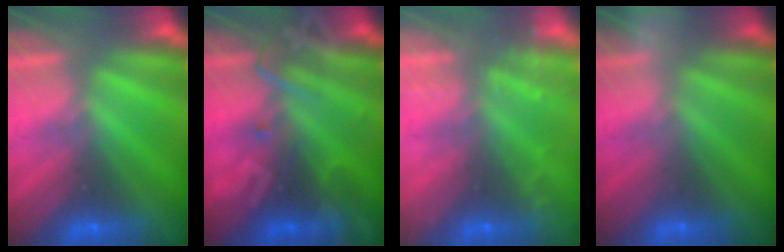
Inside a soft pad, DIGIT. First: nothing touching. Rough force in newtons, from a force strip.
{"total": 2.8}
{"total": 7.3}
{"total": 2.1}